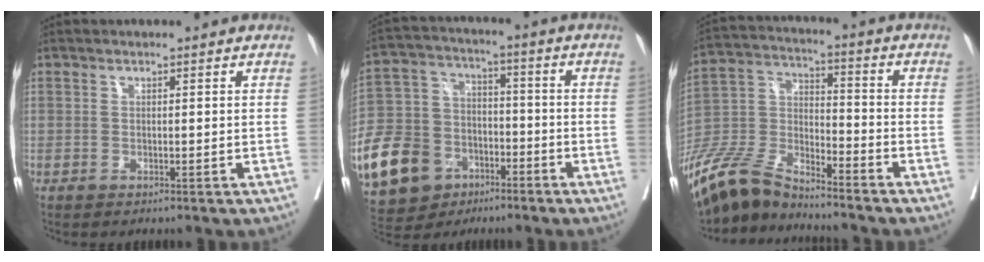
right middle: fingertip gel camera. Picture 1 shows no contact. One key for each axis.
{"total": 20.2, "fx": -10.1, "fy": 14.4, "fz": 10.0, "tx": -0.251, "ty": 0.016, "tz": -0.170}
{"total": 13.7, "fx": -12.6, "fy": 2.6, "fz": 4.6, "tx": -0.096, "ty": 0.002, "tz": -0.246}